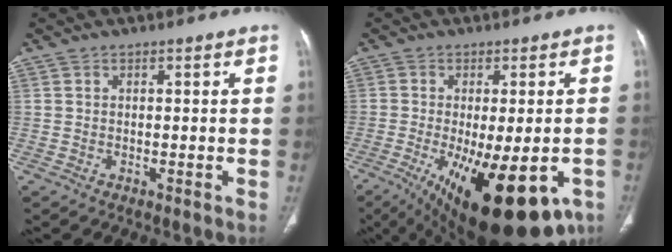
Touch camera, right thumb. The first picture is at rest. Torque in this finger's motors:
{"motor_torque": [1.65, 2.81, 0.36, -0.18, 0.49]}